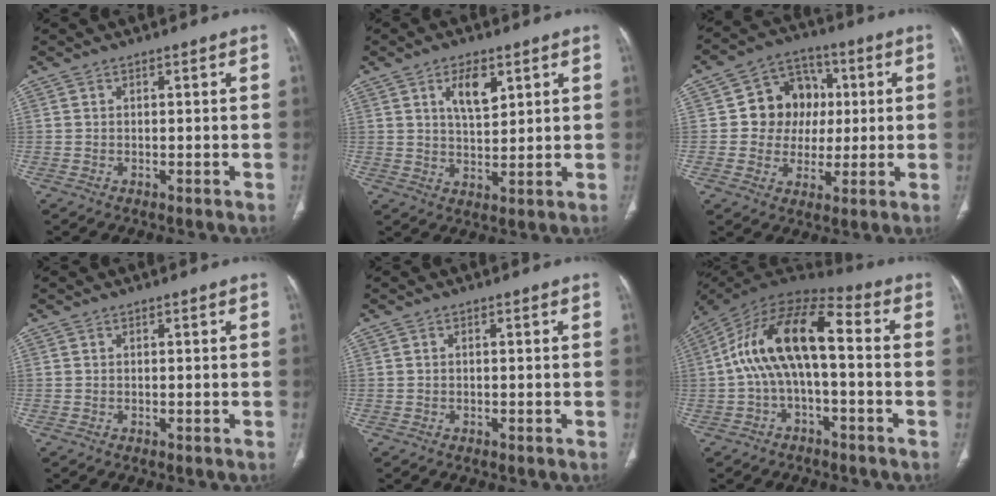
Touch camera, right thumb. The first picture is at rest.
{"total": 6.7, "force": [3.1, 3.2, 5.0], "torque": [-0.073, -0.021, 0.057]}
{"total": 11.5, "force": [1.2, 10.3, 5.1], "torque": [-0.019, 0.012, 0.017]}
{"total": 0.0}
{"total": 0.0}
{"total": 15.2, "force": [-0.3, 6.7, 13.6], "torque": [-0.255, 0.058, -0.017]}